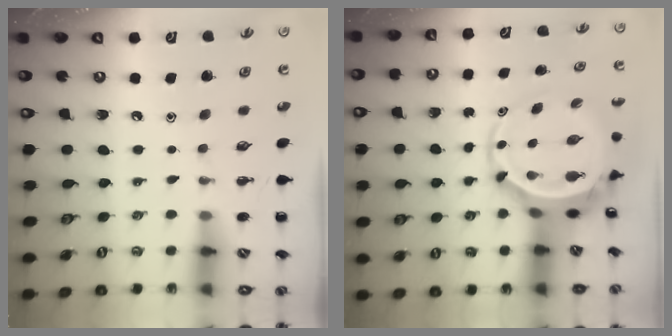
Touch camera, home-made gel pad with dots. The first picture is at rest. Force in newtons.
{"total": 4.6, "press": 4.4, "slide": 1.4}